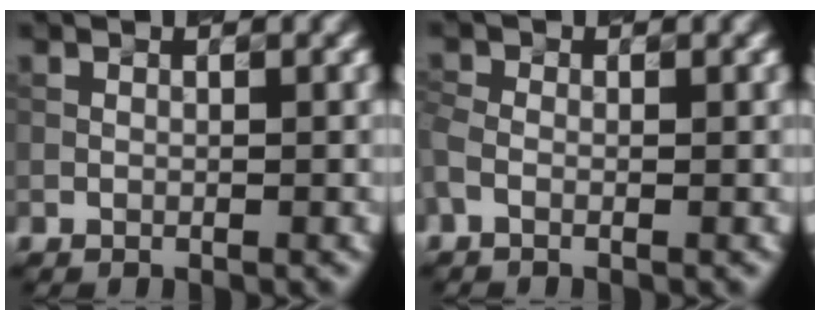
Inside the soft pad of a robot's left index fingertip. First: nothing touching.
{"total": 1.6, "force": [-0.6, 1.0, 1.0], "torque": [-0.032, -0.001, -0.020]}